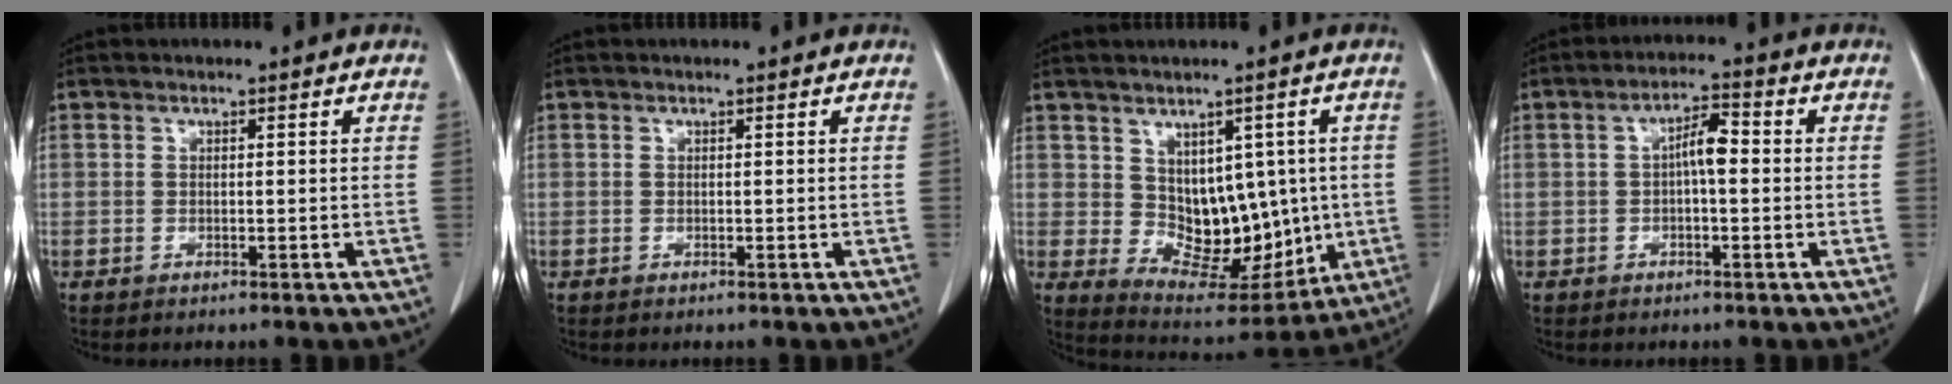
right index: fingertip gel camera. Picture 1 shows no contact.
{"total": 0.0}
{"total": 11.1, "force": [0.6, 7.4, 8.2], "torque": [-0.101, 0.016, 0.038]}
{"total": 4.3, "force": [0.0, 1.2, 4.1], "torque": [-0.071, 0.016, -0.002]}